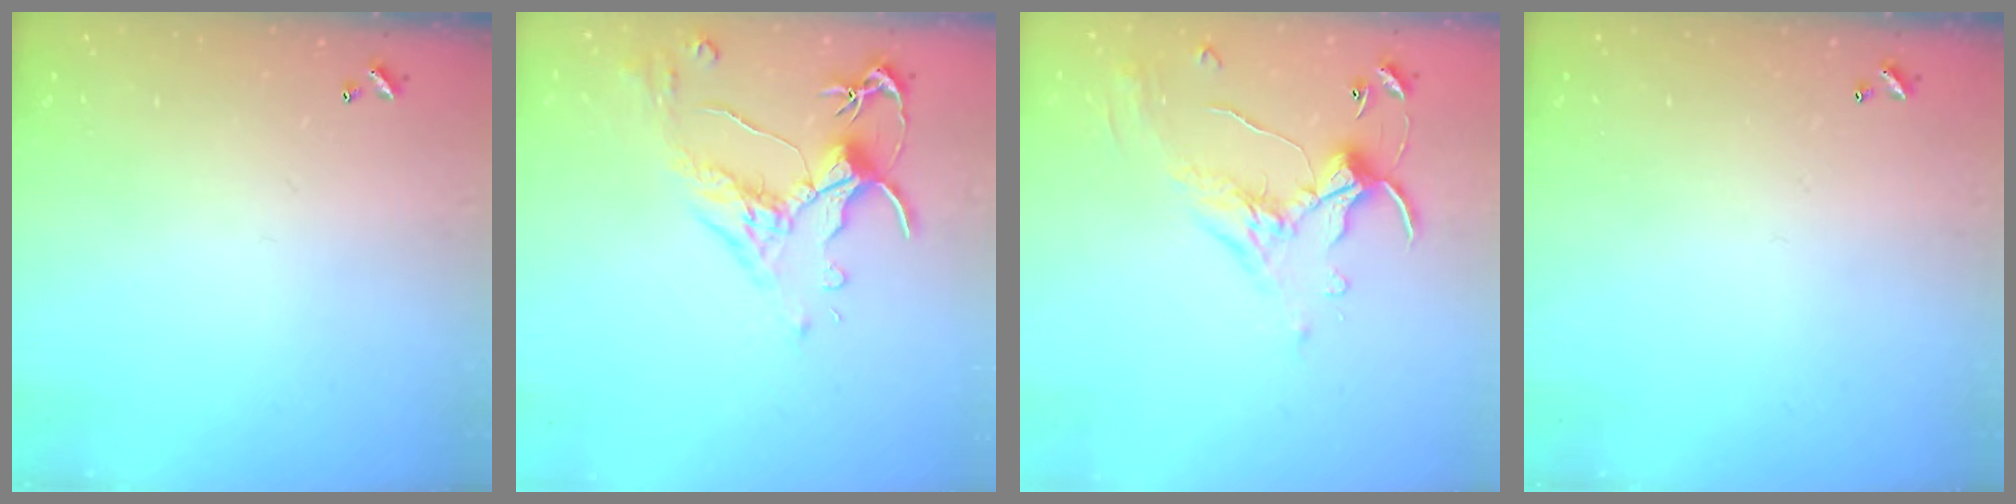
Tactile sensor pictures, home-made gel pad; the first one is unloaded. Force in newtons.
{"total": 2.5, "press": 2.1, "slide": 1.3}
{"total": 1.1, "press": 0.4, "slide": 1.0}
{"total": 0.0}